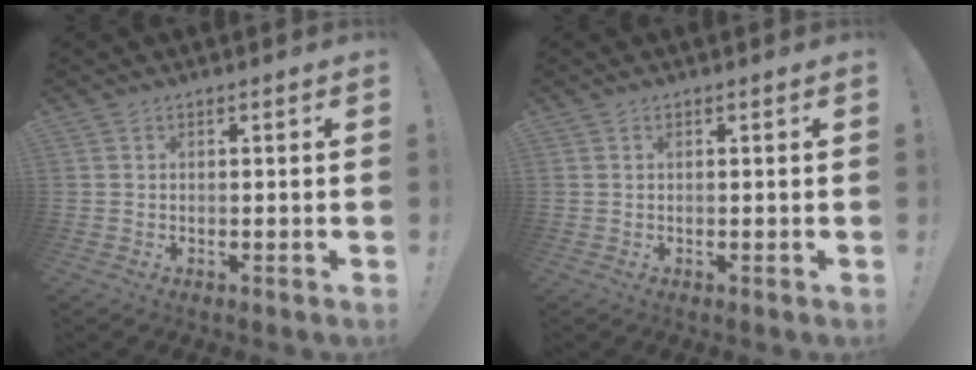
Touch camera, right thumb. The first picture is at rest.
{"total": 0.0}